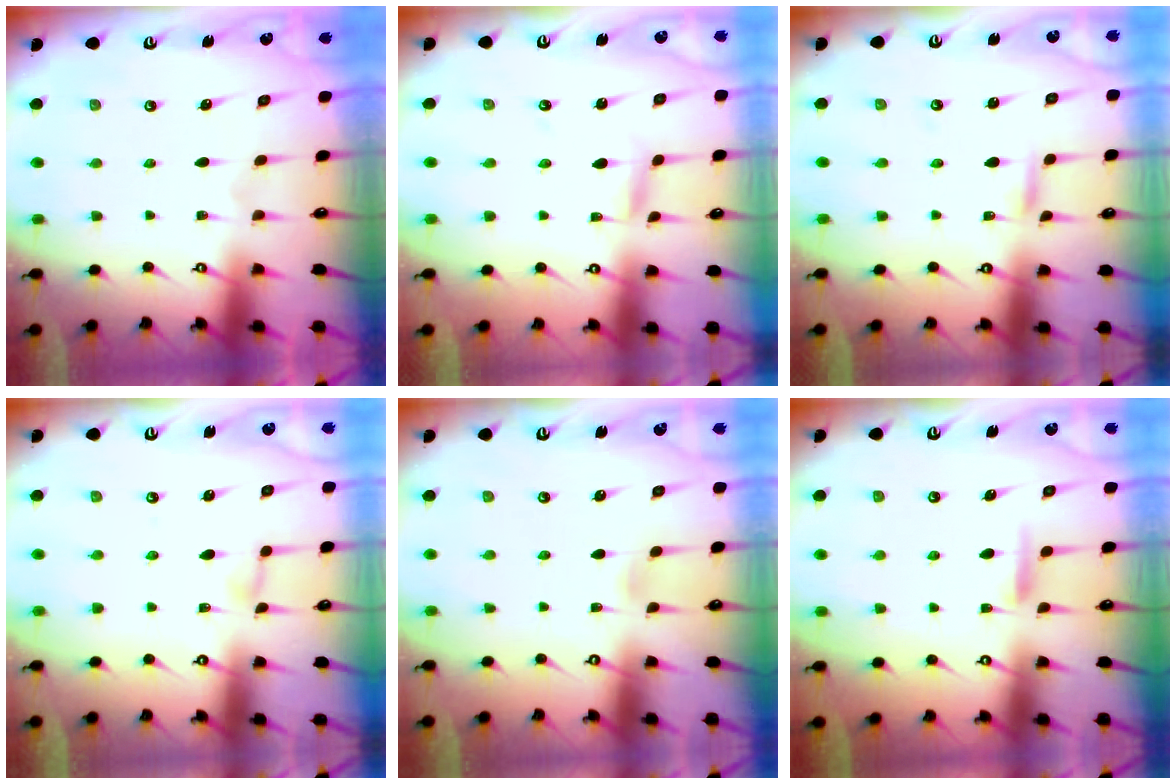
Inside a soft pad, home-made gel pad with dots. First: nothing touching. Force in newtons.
{"total": 2.1, "press": 2.1, "slide": 0.1}
{"total": 2.1, "press": 2.1, "slide": 0.1}
{"total": 3.6, "press": 3.6, "slide": 0.3}
{"total": 2.0, "press": 2.0, "slide": 0.3}
{"total": 6.2, "press": 6.2, "slide": 0.7}